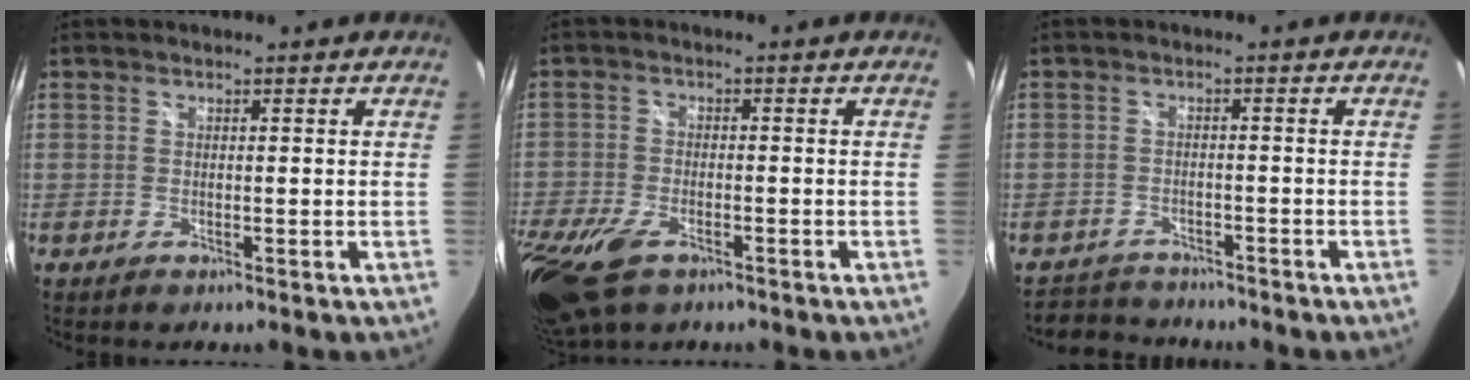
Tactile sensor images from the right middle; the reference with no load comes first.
{"total": 13.0, "force": [-7.6, 6.7, 8.1], "torque": [-0.217, -0.042, -0.136]}
{"total": 4.3, "force": [-3.9, 1.7, -0.3], "torque": [-0.008, 0.016, -0.068]}